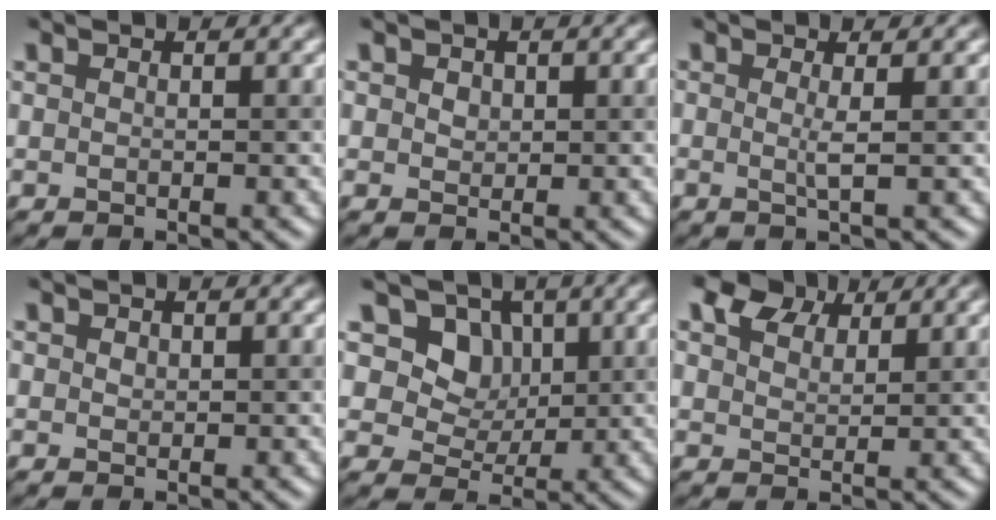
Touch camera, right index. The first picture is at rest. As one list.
[{"total": 1.1, "force": [0.4, 0.9, 0.5], "torque": [-0.009, 0.003, 0.004]}, {"total": 1.3, "force": [0.1, 0.1, 1.3], "torque": [-0.028, -0.003, -0.003]}, {"total": 0.6, "force": [0.2, 0.5, 0.2], "torque": [-0.005, 0.000, 0.003]}, {"total": 7.9, "force": [3.6, 6.2, 3.4], "torque": [-0.062, -0.004, 0.057]}, {"total": 4.5, "force": [3.4, 2.3, 1.9], "torque": [-0.045, 0.014, 0.055]}]